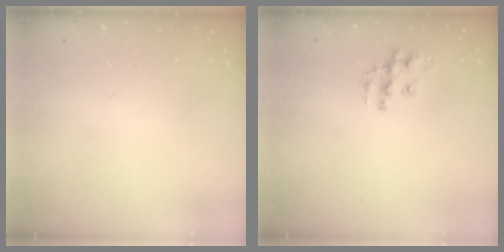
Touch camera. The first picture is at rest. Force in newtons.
{"total": 9.8, "press": 9.7, "slide": 0.5}